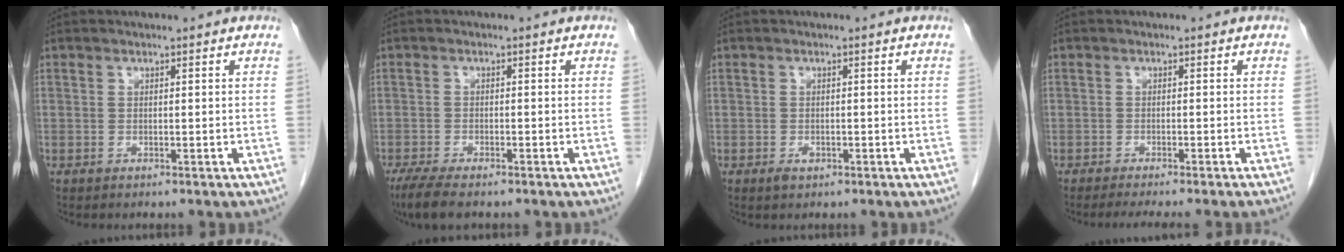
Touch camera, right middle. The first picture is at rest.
{"total": 5.5, "force": [-4.1, 1.4, 3.3], "torque": [-0.065, -0.015, -0.068]}
{"total": 1.3, "force": [-0.6, 0.7, 0.9], "torque": [-0.016, 0.000, -0.006]}
{"total": 5.7, "force": [-4.9, -0.9, 2.8], "torque": [-0.023, -0.012, -0.071]}